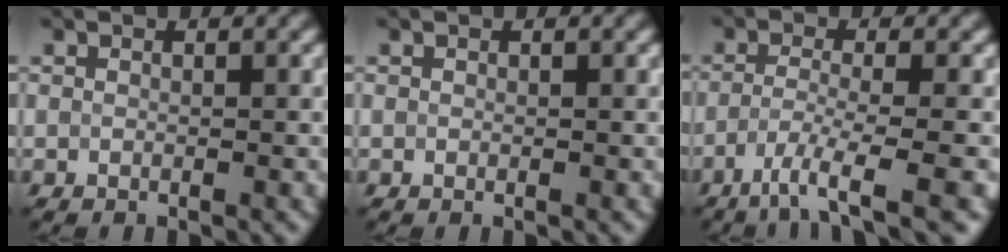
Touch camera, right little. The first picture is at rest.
{"total": 0.0}
{"total": 5.1, "force": [-2.7, 0.9, 4.2], "torque": [-0.069, -0.006, -0.055]}